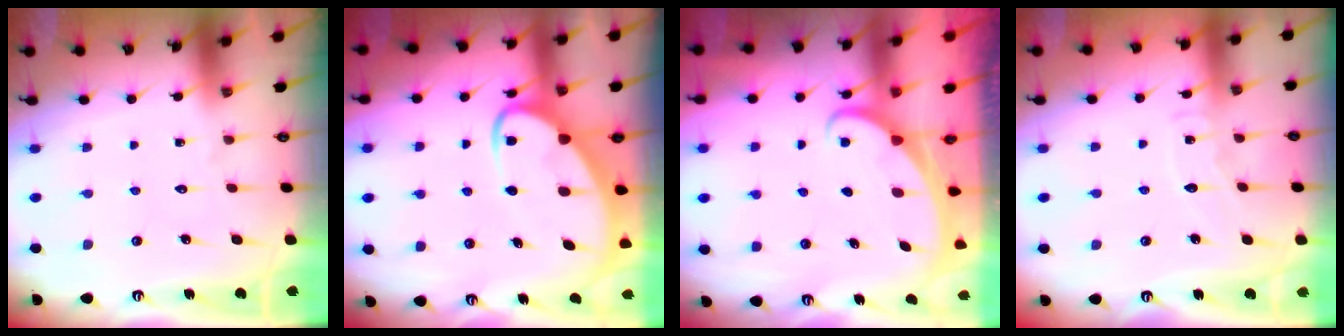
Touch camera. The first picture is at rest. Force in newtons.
{"total": 7.1, "press": 7.0, "slide": 0.6}
{"total": 1.7, "press": 1.7, "slide": 0.1}
{"total": 5.7, "press": 5.7, "slide": 0.6}